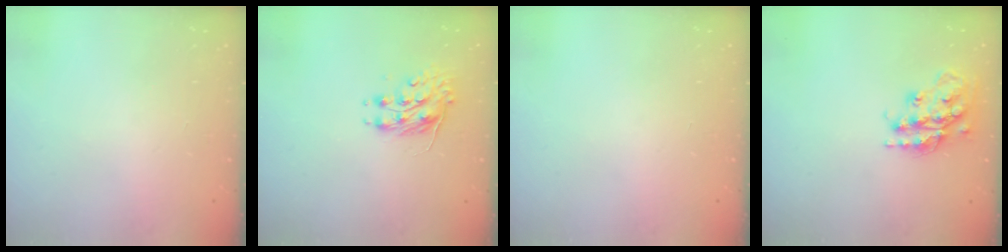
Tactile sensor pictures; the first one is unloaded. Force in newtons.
{"total": 8.0, "press": 8.0, "slide": 0.4}
{"total": 0.0}
{"total": 17.6, "press": 17.5, "slide": 1.3}